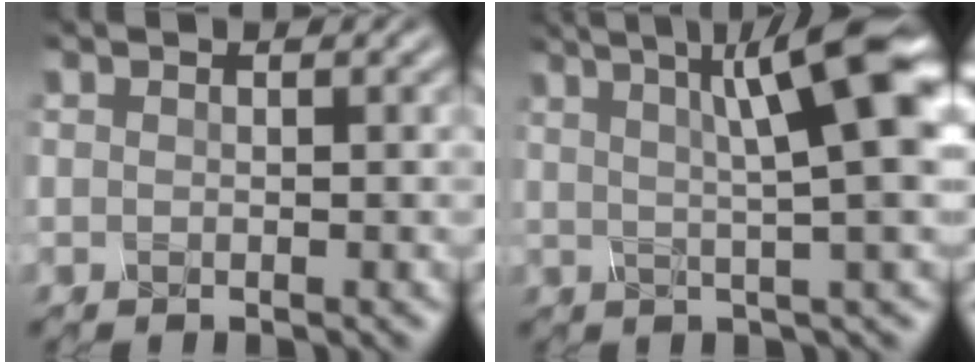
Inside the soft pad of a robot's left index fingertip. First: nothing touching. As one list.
[{"total": 9.7, "force": [3.3, 1.8, 9.0], "torque": [-0.109, 0.020, 0.045]}]